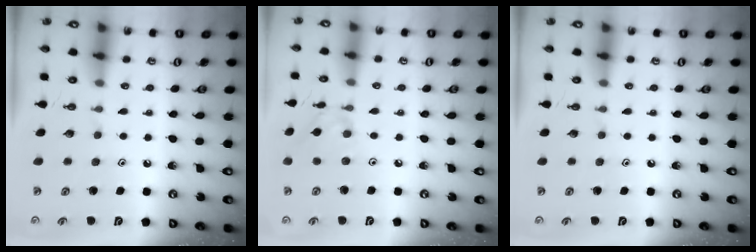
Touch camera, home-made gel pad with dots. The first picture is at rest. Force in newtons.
{"total": 3.9, "press": 3.9, "slide": 0.4}
{"total": 0.0}